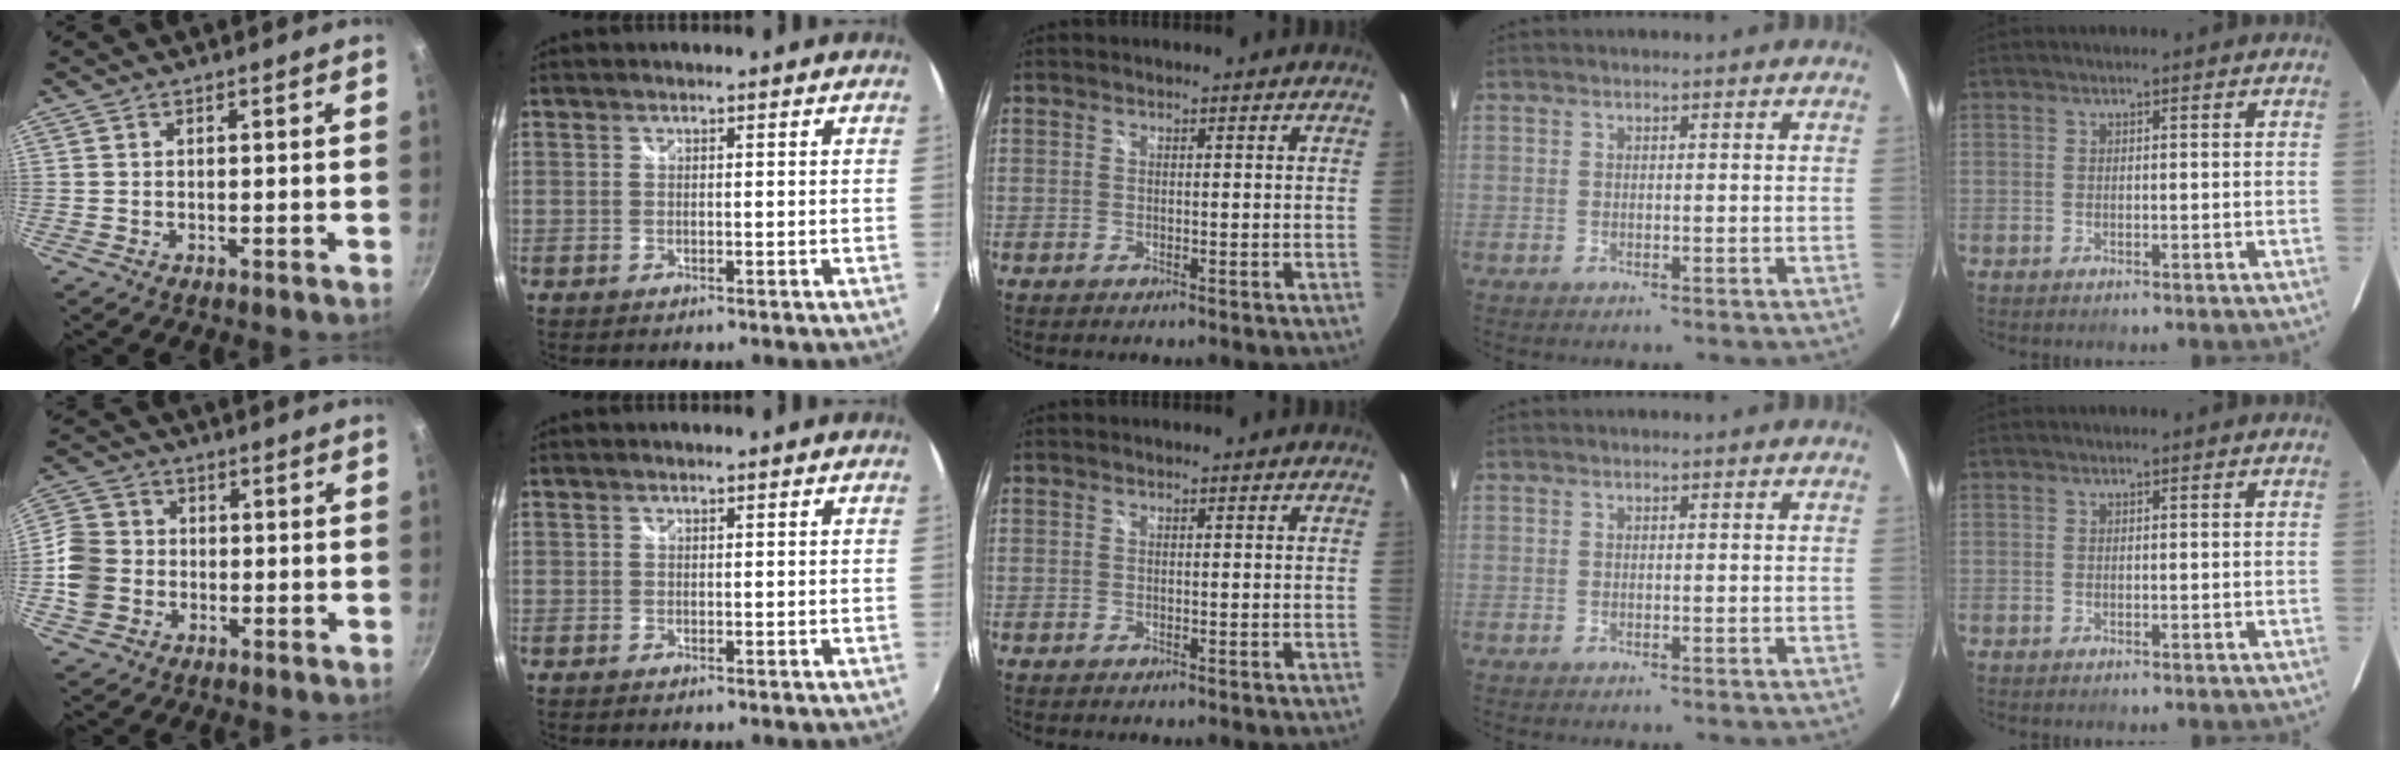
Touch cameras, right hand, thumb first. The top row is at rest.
{"thumb": {"total": 9.0, "force": [-1.5, 7.9, 4.0], "torque": [-0.051, 0.017, -0.045]}}